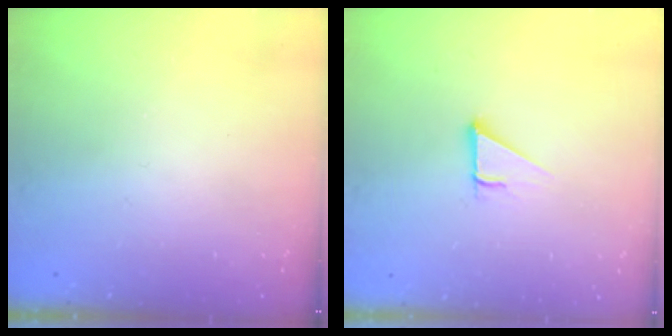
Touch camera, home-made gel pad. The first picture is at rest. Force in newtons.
{"total": 2.9, "press": 2.9, "slide": 0.1}